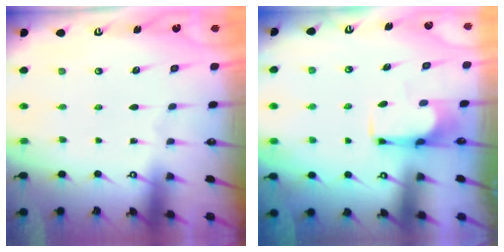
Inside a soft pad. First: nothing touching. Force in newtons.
{"total": 0.9, "press": 0.2, "slide": 0.9}